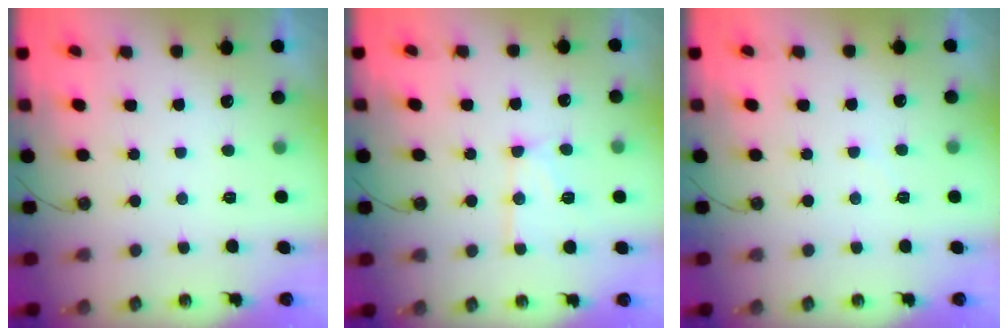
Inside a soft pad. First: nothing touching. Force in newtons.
{"total": 13.8, "press": 13.7, "slide": 1.2}
{"total": 4.7, "press": 4.6, "slide": 0.8}